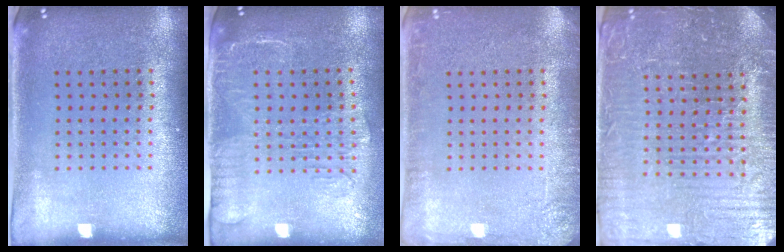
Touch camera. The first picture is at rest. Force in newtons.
{"total": 1.8, "press": 1.5, "slide": 0.9}
{"total": 2.1, "press": 2.1, "slide": 0.3}
{"total": 5.2, "press": 4.9, "slide": 1.7}